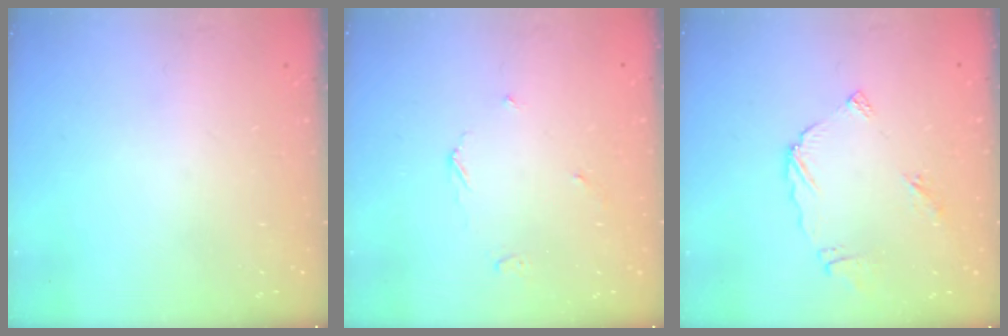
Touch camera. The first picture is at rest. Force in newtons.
{"total": 2.6, "press": 2.6, "slide": 0.5}
{"total": 6.4, "press": 6.4, "slide": 0.6}